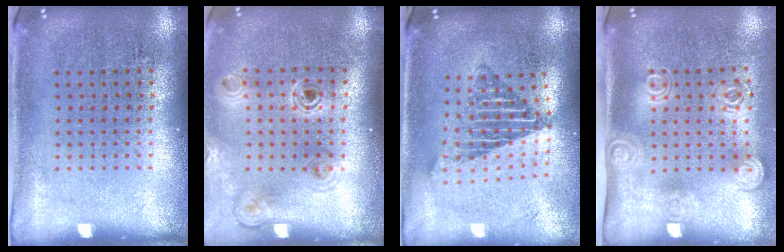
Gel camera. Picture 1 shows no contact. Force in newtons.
{"total": 1.1, "press": 1.1, "slide": 0.2}
{"total": 1.7, "press": 1.4, "slide": 1.0}
{"total": 1.9, "press": 1.4, "slide": 1.3}